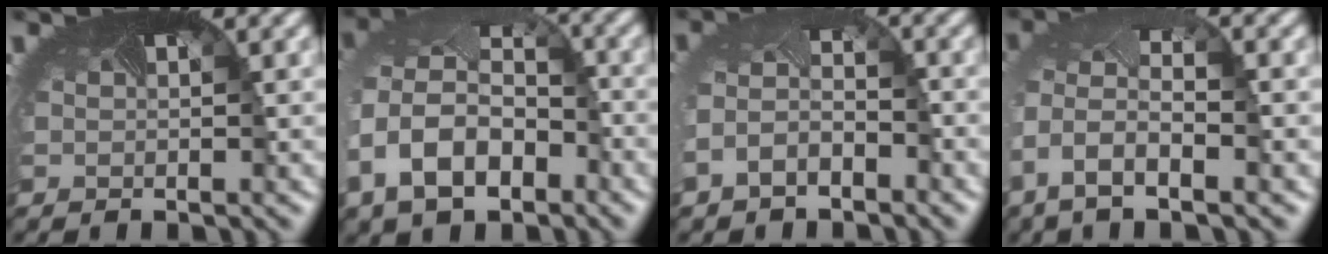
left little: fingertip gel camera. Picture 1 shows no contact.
{"total": 11.3, "force": [-3.1, 8.3, 6.9], "torque": [-0.159, -0.017, -0.044]}
{"total": 3.2, "force": [-2.0, 2.1, 1.4], "torque": [-0.047, -0.008, -0.047]}
{"total": 7.3, "force": [-2.5, 3.9, 5.7], "torque": [-0.146, -0.021, -0.038]}